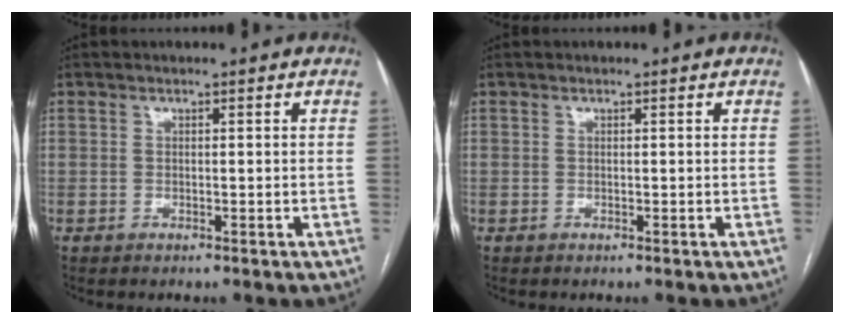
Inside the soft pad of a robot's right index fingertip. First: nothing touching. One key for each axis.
{"total": 0.0}